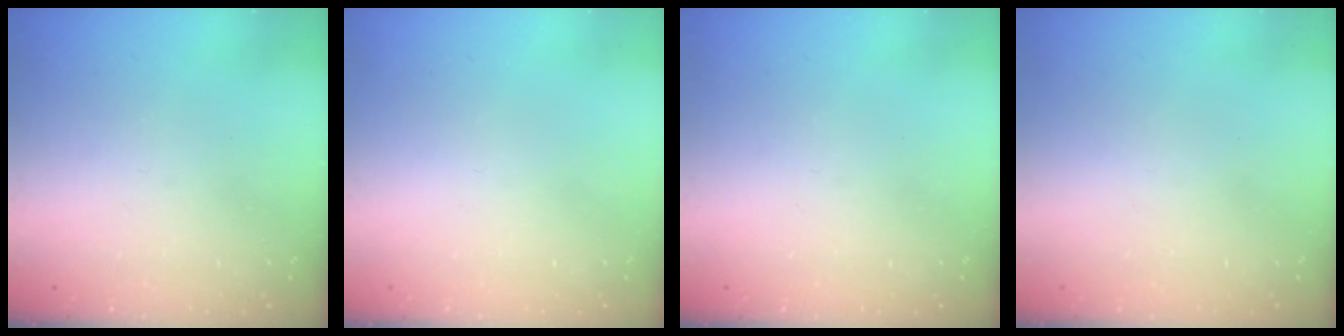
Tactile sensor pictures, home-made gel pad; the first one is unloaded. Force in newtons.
{"total": 1.5, "press": 1.5, "slide": 0.1}
{"total": 0.0}
{"total": 1.7, "press": 1.7, "slide": 0.1}